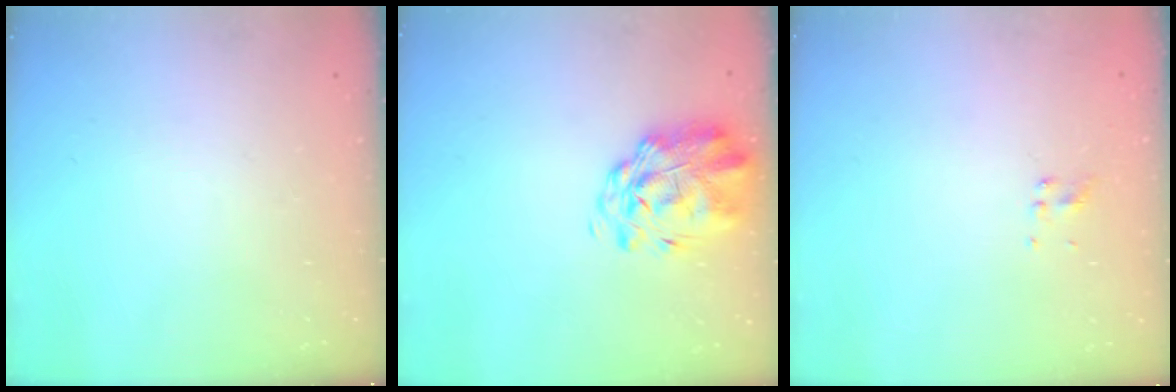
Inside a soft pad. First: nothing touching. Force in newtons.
{"total": 3.2, "press": 2.6, "slide": 1.8}
{"total": 2.8, "press": 2.4, "slide": 1.5}